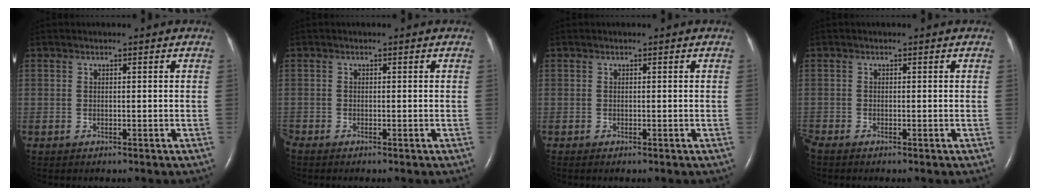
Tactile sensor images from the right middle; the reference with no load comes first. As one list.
[{"total": 0.6, "force": [-0.6, -0.1, 0.1], "torque": [-0.009, -0.004, -0.012]}, {"total": 0.0}, {"total": 0.9, "force": [-0.8, -0.1, 0.2], "torque": [-0.012, -0.005, -0.018]}]